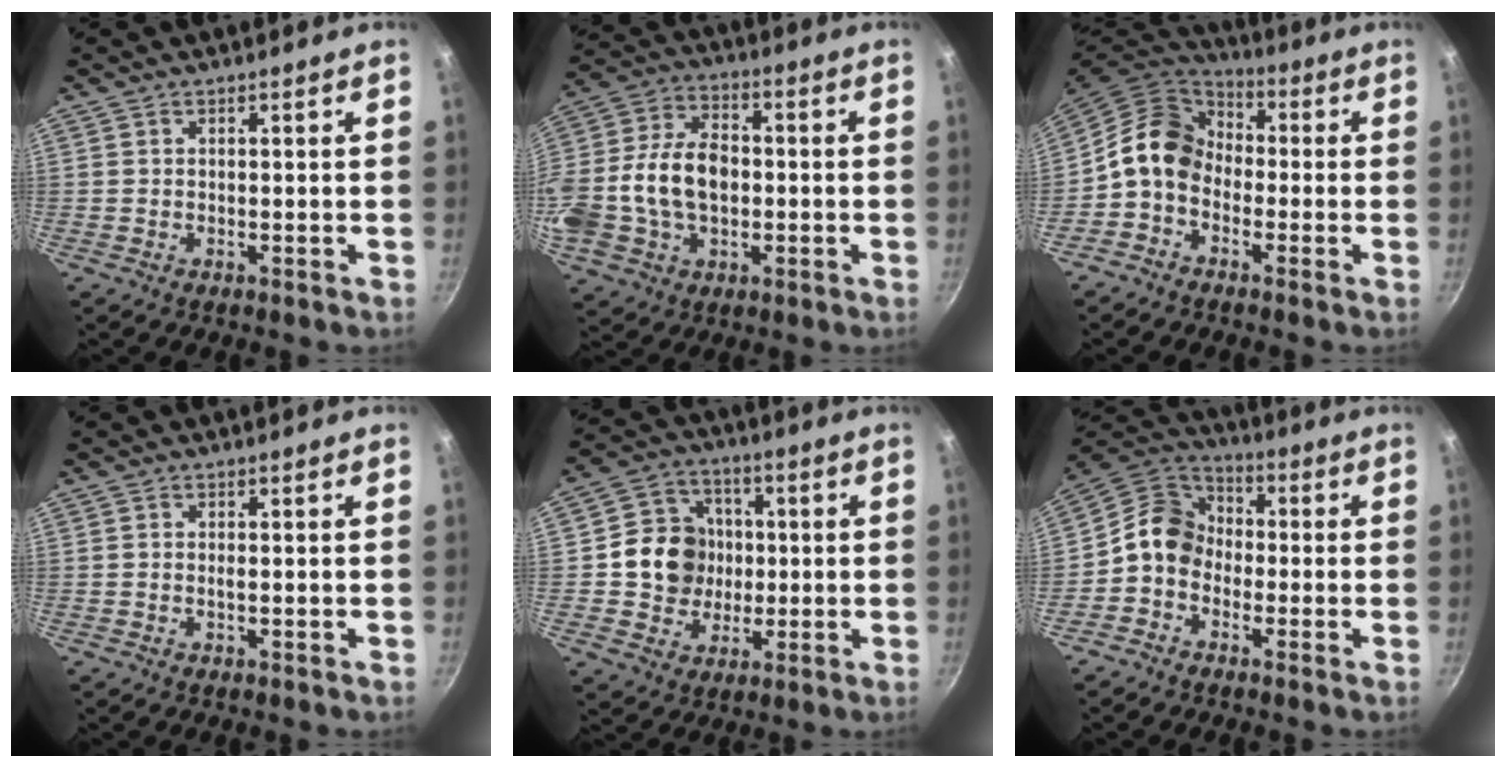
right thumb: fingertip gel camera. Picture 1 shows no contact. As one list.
[{"total": 18.3, "force": [-1.7, 12.6, 13.1], "torque": [-0.248, 0.034, -0.037]}, {"total": 11.9, "force": [-1.8, 9.4, 7.1], "torque": [-0.097, 0.045, -0.063]}, {"total": 0.6, "force": [-0.1, 0.2, 0.6], "torque": [-0.012, 0.000, -0.002]}, {"total": 12.3, "force": [0.2, 11.1, 5.2], "torque": [-0.050, 0.017, -0.003]}, {"total": 10.0, "force": [-1.8, 8.3, 5.2], "torque": [-0.063, 0.043, -0.062]}]